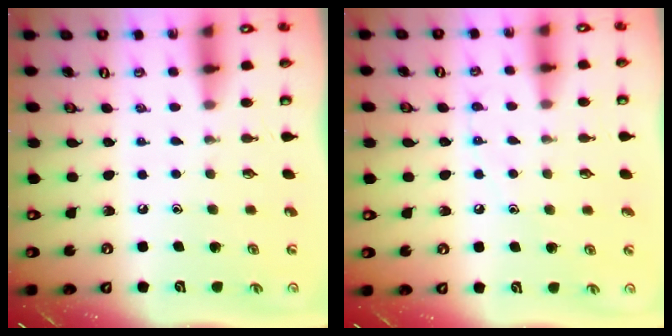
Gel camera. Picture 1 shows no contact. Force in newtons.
{"total": 6.5, "press": 6.4, "slide": 0.7}